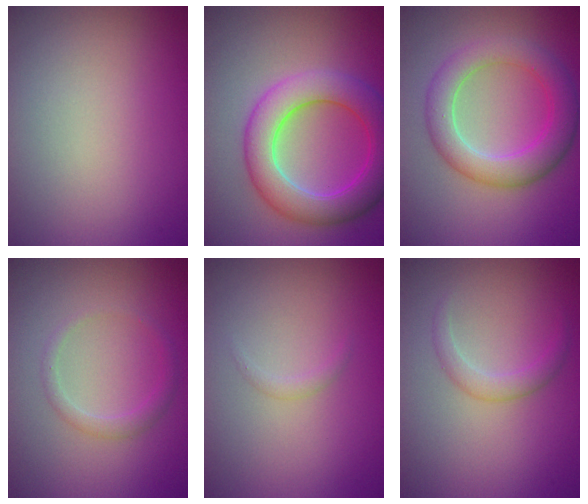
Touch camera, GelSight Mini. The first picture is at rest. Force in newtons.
{"total": 7.1, "press": 7.1, "slide": 0.5}
{"total": 5.3, "press": 5.2, "slide": 0.3}
{"total": 1.5, "press": 1.4, "slide": 0.0}
{"total": 0.6, "press": 0.6, "slide": 0.0}
{"total": 1.7, "press": 1.7, "slide": 0.1}